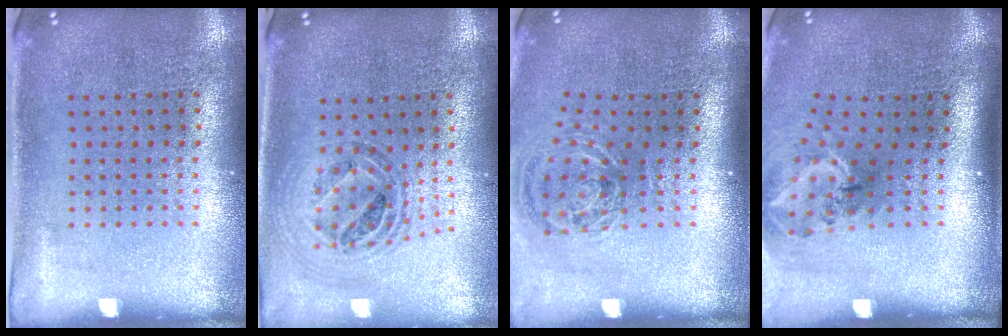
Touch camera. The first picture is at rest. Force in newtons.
{"total": 0.9, "press": 0.9, "slide": 0.2}
{"total": 1.2, "press": 1.0, "slide": 0.6}
{"total": 1.9, "press": 1.3, "slide": 1.5}